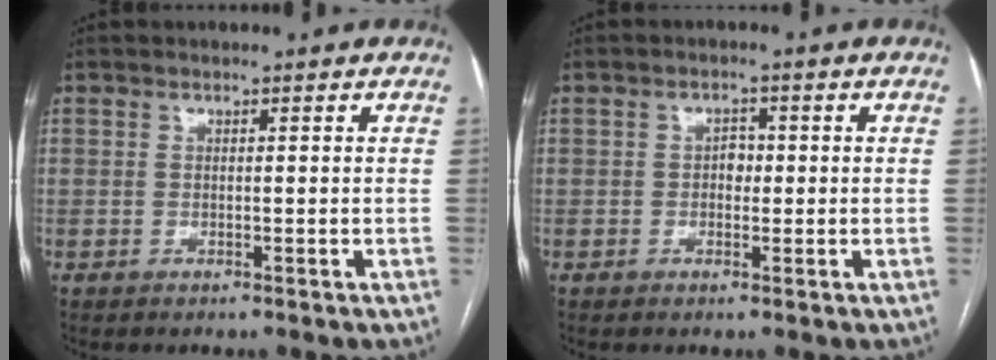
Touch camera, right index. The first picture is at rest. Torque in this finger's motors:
{"motor_torque": [0.42, 0.12, -0.02, 0.02]}